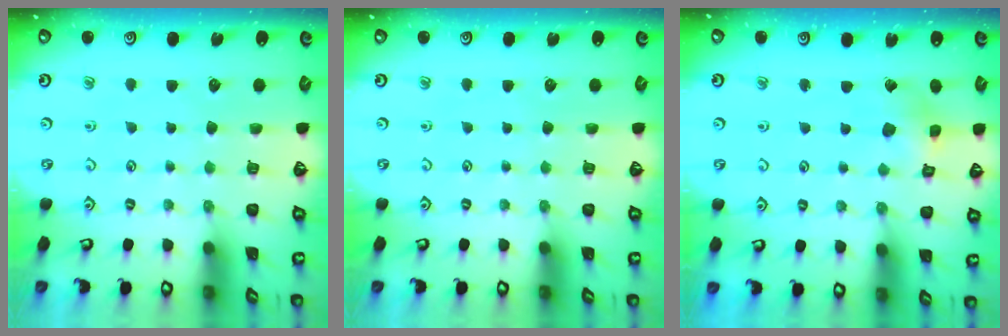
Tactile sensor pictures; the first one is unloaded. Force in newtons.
{"total": 0.0}
{"total": 4.9, "press": 4.9, "slide": 0.7}